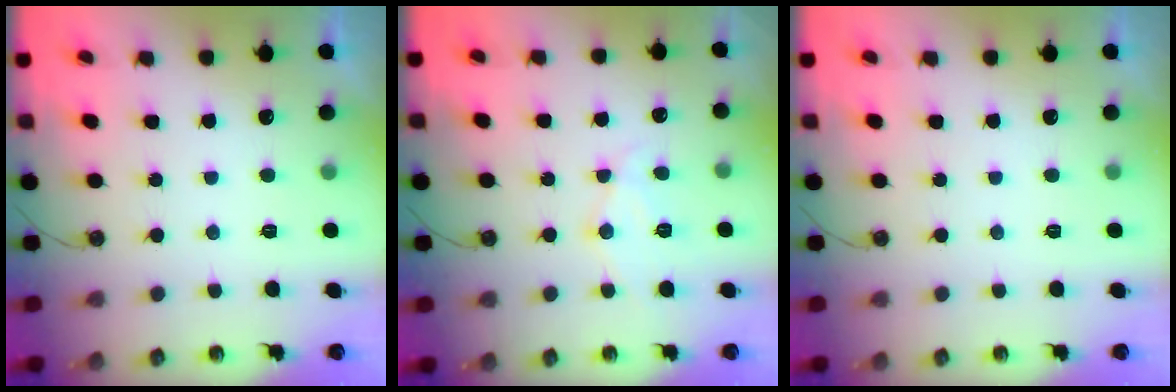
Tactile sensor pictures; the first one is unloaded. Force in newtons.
{"total": 9.6, "press": 9.6, "slide": 0.8}
{"total": 1.0, "press": 0.4, "slide": 1.0}